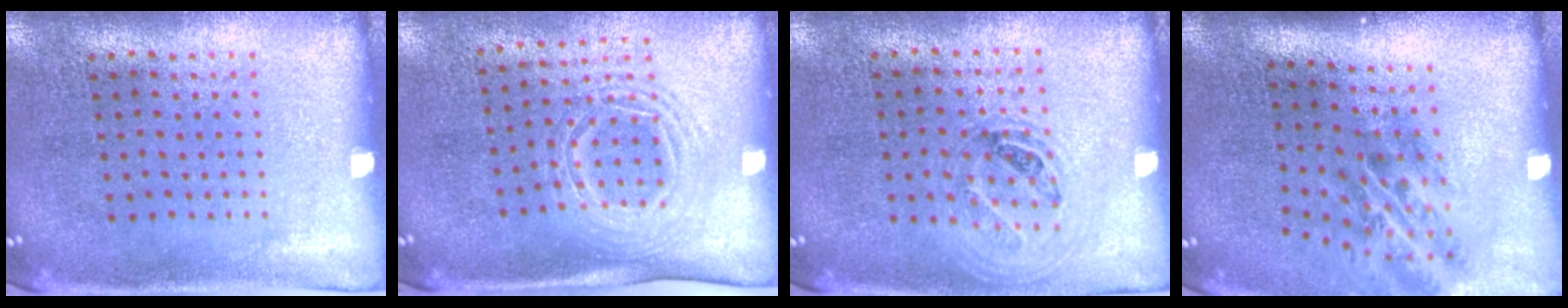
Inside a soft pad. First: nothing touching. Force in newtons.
{"total": 1.6, "press": 1.3, "slide": 1.0}
{"total": 1.1, "press": 1.0, "slide": 0.4}
{"total": 2.1, "press": 1.3, "slide": 1.7}